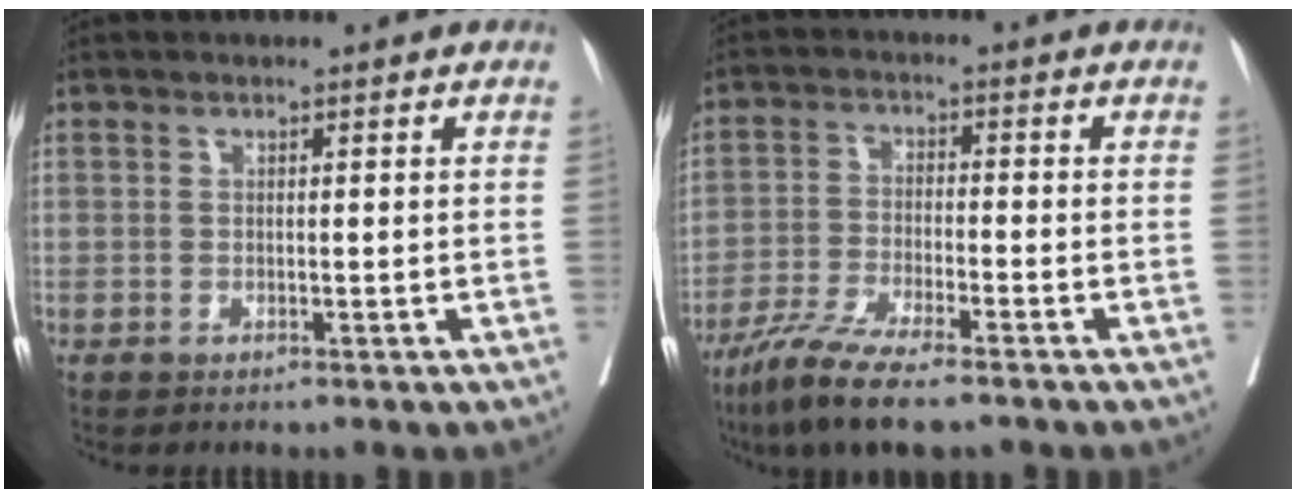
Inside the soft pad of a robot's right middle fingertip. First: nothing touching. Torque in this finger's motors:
{"motor_torque": [0.94, -0.81, 0.26, 0.12]}